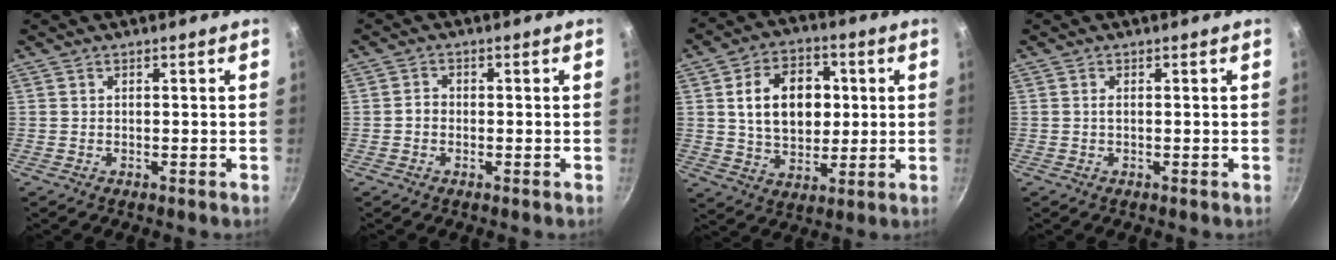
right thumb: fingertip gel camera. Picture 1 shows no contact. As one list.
[{"total": 1.7, "force": [-0.4, 1.4, 0.9], "torque": [-0.011, 0.010, -0.010]}, {"total": 14.6, "force": [2.3, 10.3, 10.1], "torque": [-0.129, 0.004, 0.037]}, {"total": 0.7, "force": [0.0, 0.2, 0.6], "torque": [-0.014, 0.002, -0.001]}]